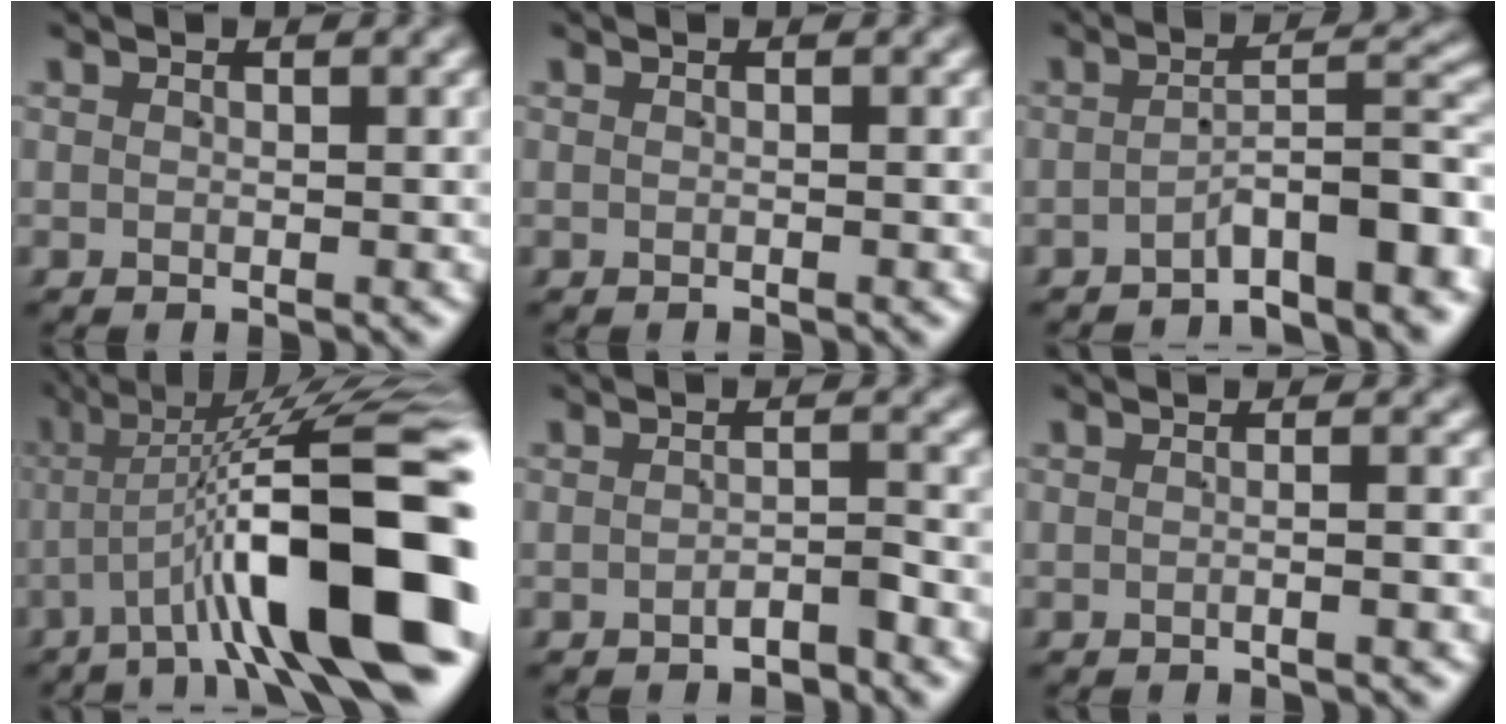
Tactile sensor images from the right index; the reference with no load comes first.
{"total": 0.0}
{"total": 6.1, "force": [-4.1, 1.3, 4.3], "torque": [-0.051, -0.001, -0.062]}
{"total": 15.9, "force": [-2.0, 5.4, 14.9], "torque": [-0.207, 0.001, -0.031]}
{"total": 2.1, "force": [-1.9, 0.4, 0.8], "torque": [-0.001, 0.001, -0.034]}
{"total": 1.0, "force": [-0.7, -0.3, 0.7], "torque": [-0.011, 0.004, -0.015]}